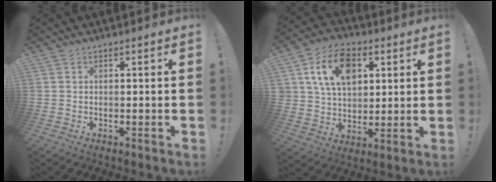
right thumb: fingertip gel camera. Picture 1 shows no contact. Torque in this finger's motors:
{"motor_torque": [1.85, 1.97, 1.11, 0.60, 0.04]}